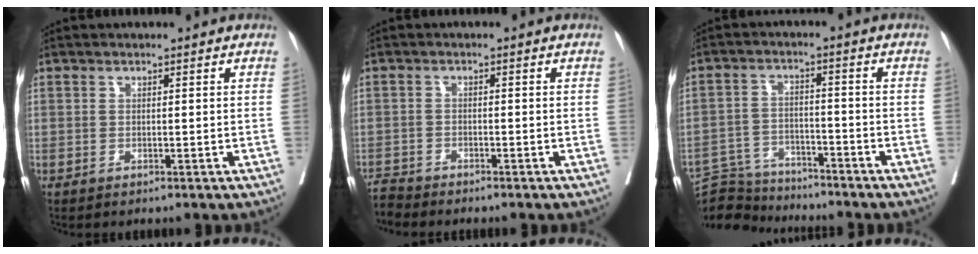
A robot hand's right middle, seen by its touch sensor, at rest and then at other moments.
{"total": 2.5, "force": [-2.5, -0.2, -0.4], "torque": [0.008, -0.014, -0.047]}
{"total": 8.7, "force": [-8.6, 1.5, -0.1], "torque": [0.001, 0.016, -0.150]}